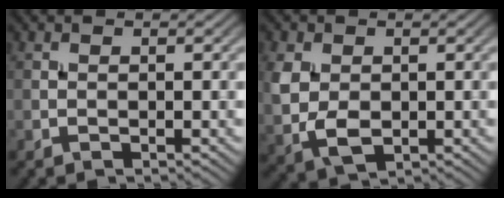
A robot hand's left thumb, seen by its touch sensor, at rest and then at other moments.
{"total": 5.4, "force": [0.2, 4.0, 3.7], "torque": [-0.096, -0.007, 0.005]}